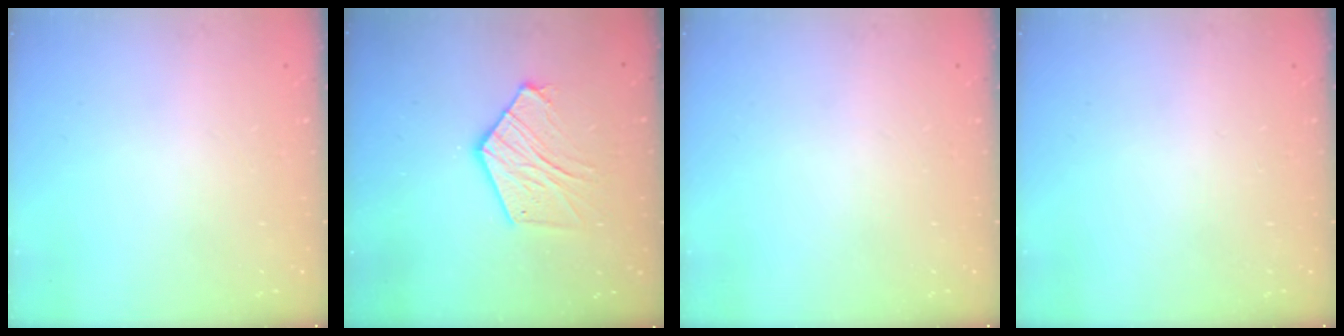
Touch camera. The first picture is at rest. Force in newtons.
{"total": 11.4, "press": 11.4, "slide": 0.8}
{"total": 0.0}
{"total": 0.0}